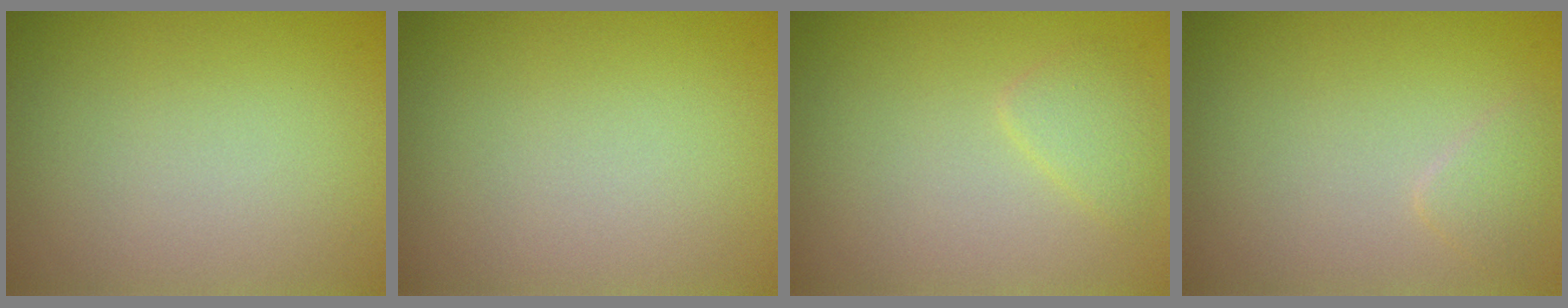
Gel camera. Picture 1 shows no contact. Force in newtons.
{"total": 0.0}
{"total": 1.5, "press": 1.5, "slide": 0.1}
{"total": 1.2, "press": 1.2, "slide": 0.1}